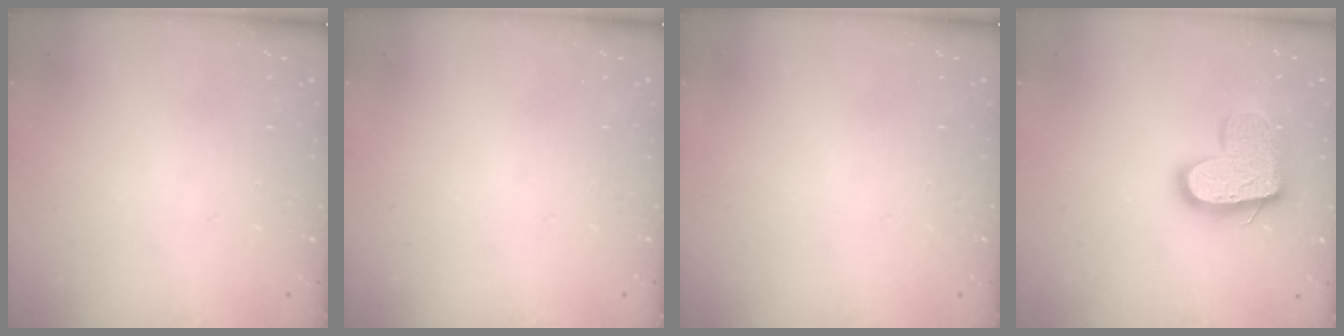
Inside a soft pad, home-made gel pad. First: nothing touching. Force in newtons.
{"total": 0.0}
{"total": 0.0}
{"total": 15.1, "press": 15.0, "slide": 1.0}